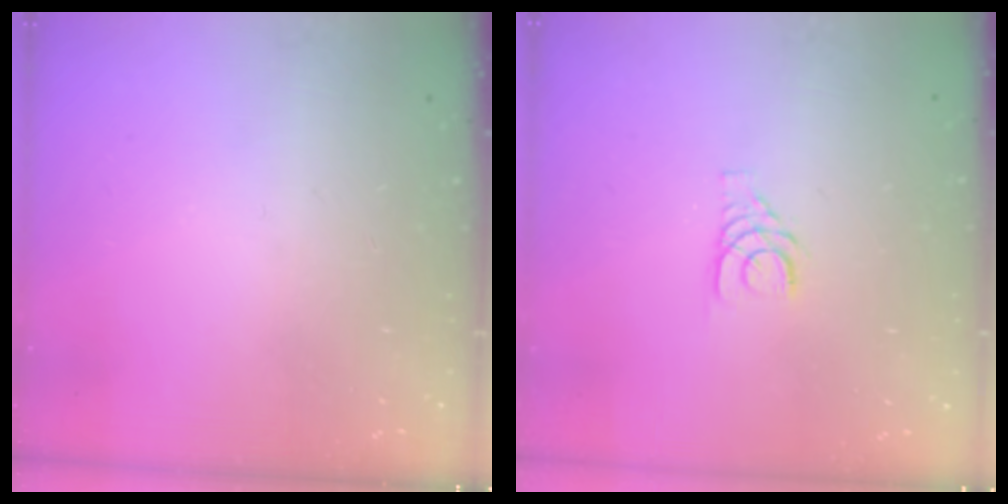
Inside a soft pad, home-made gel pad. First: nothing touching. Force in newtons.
{"total": 3.8, "press": 3.8, "slide": 0.4}